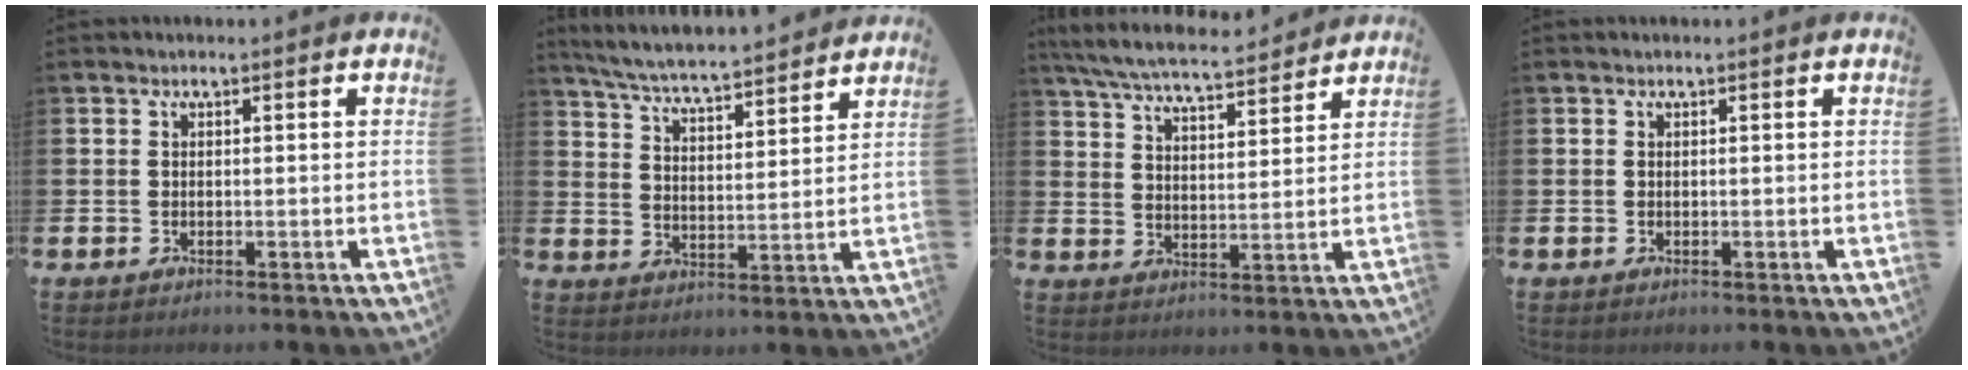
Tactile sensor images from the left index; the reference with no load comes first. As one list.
[{"total": 6.1, "force": [6.0, 0.1, 1.4], "torque": [-0.051, -0.047, 0.102]}, {"total": 6.9, "force": [6.5, 0.8, 2.1], "torque": [-0.065, -0.038, 0.115]}, {"total": 0.0}]